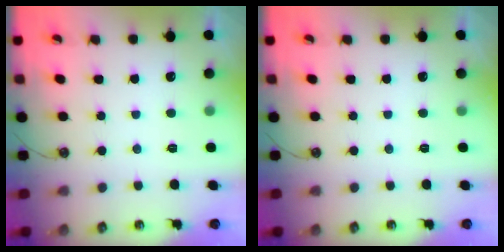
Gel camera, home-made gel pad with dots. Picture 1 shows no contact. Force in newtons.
{"total": 0.0}